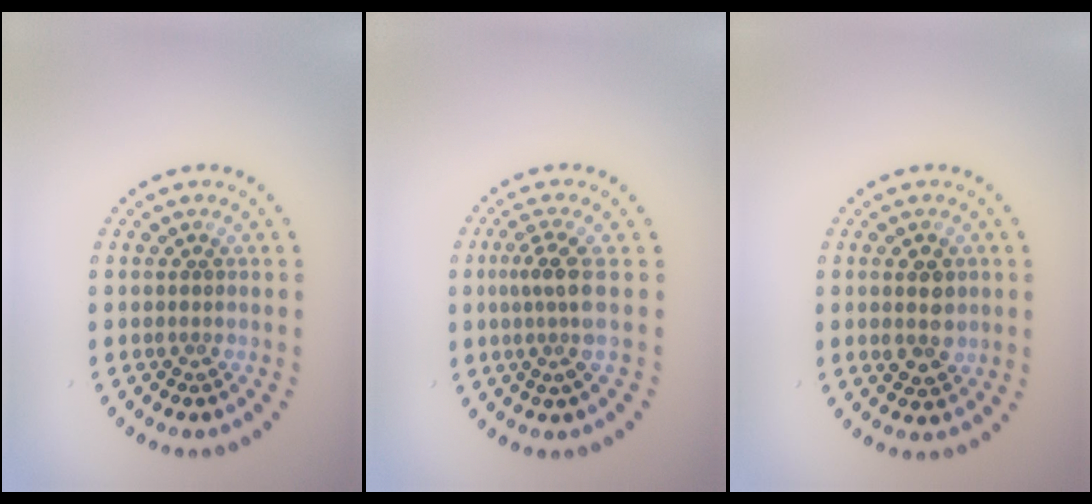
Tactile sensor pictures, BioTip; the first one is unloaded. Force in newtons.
{"total": 2.8, "press": 2.0, "slide": 2.0}
{"total": 2.6, "press": 2.6, "slide": 0.4}